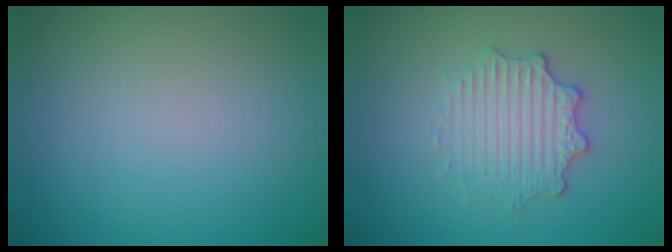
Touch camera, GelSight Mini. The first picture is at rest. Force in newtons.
{"total": 3.1, "press": 2.9, "slide": 1.0}